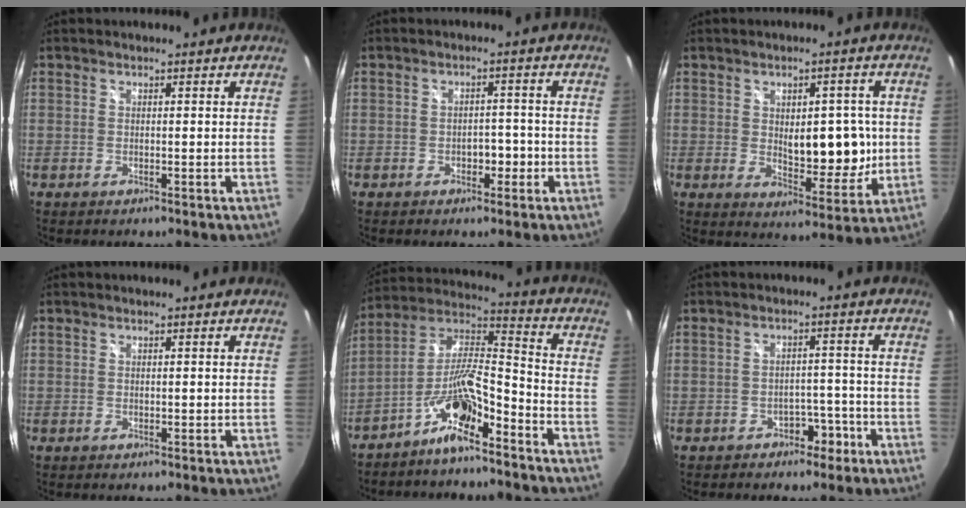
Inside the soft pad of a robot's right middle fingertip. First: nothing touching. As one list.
[{"total": 2.5, "force": [-0.9, 2.0, 1.2], "torque": [-0.019, 0.008, -0.011]}, {"total": 9.9, "force": [0.8, 5.3, 8.3], "torque": [-0.114, -0.008, 0.024]}, {"total": 0.6, "force": [0.6, 0.0, 0.0], "torque": [0.004, 0.002, 0.009]}, {"total": 10.3, "force": [-7.1, 1.6, 7.2], "torque": [-0.151, 0.018, -0.133]}, {"total": 3.6, "force": [-2.2, 2.6, 1.2], "torque": [-0.020, 0.016, -0.022]}]